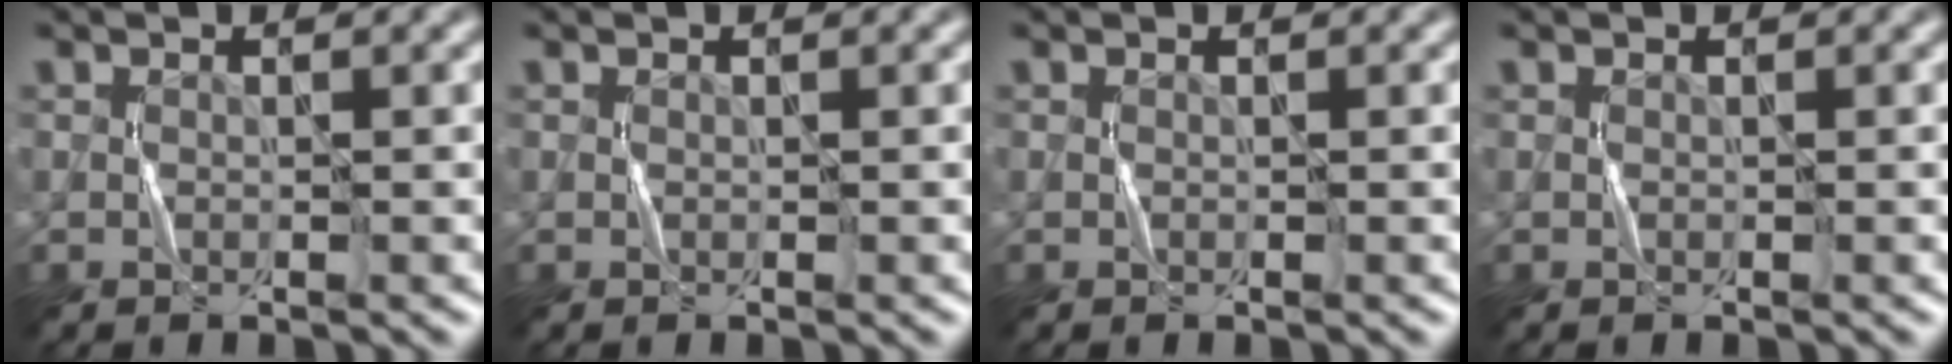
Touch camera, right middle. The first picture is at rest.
{"total": 0.0}
{"total": 0.0}
{"total": 0.0}